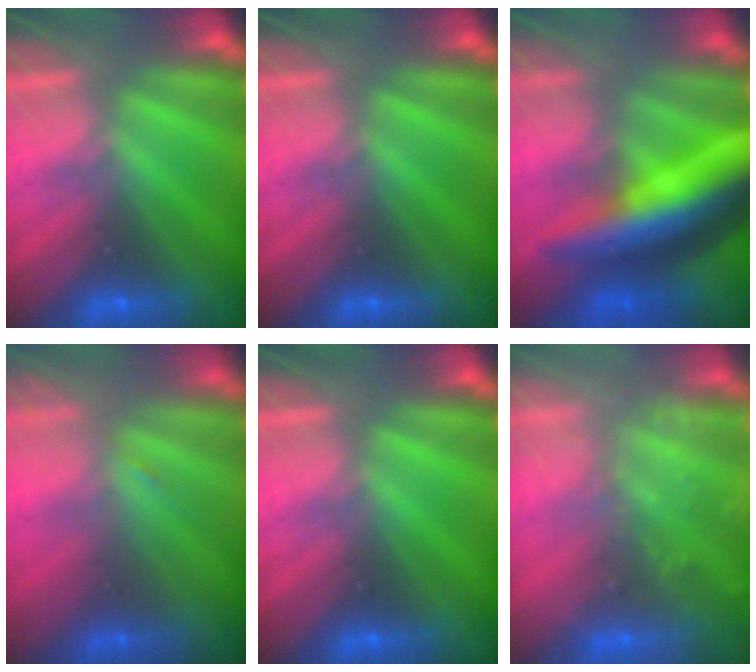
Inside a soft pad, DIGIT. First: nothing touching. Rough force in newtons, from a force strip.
{"total": 0.0}
{"total": 12.7}
{"total": 1.1}
{"total": 0.0}
{"total": 5.5}